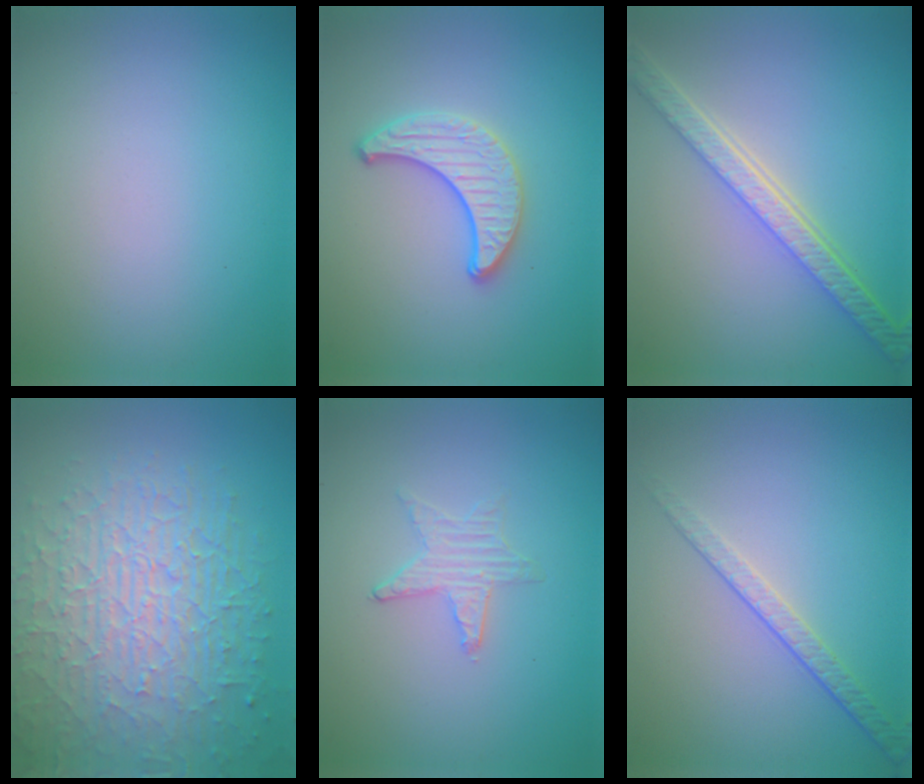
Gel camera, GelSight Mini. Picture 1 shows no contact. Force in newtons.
{"total": 3.3, "press": 3.1, "slide": 1.3}
{"total": 5.7, "press": 4.4, "slide": 3.7}
{"total": 10.0, "press": 6.5, "slide": 7.6}
{"total": 0.9, "press": 0.9, "slide": 0.2}
{"total": 2.1, "press": 1.6, "slide": 1.4}